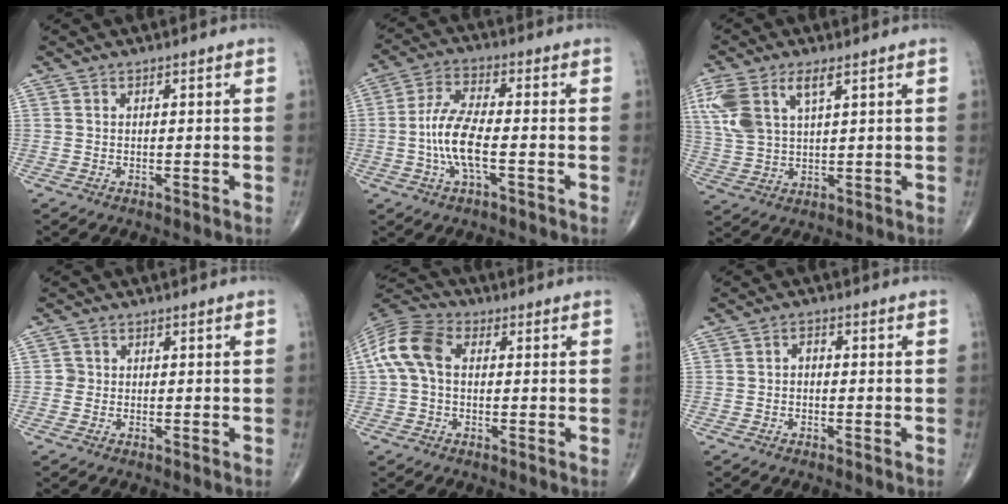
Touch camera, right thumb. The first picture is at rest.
{"total": 9.4, "force": [-2.1, 3.1, 8.7], "torque": [-0.191, 0.020, -0.044]}
{"total": 10.6, "force": [4.5, 5.0, 8.2], "torque": [-0.193, 0.004, 0.095]}
{"total": 1.2, "force": [-0.1, 1.2, 0.1], "torque": [0.007, 0.004, -0.003]}
{"total": 9.9, "force": [0.9, 6.7, 7.3], "torque": [-0.154, 0.029, 0.007]}
{"total": 1.8, "force": [-0.3, 1.2, 1.2], "torque": [-0.011, 0.010, -0.010]}